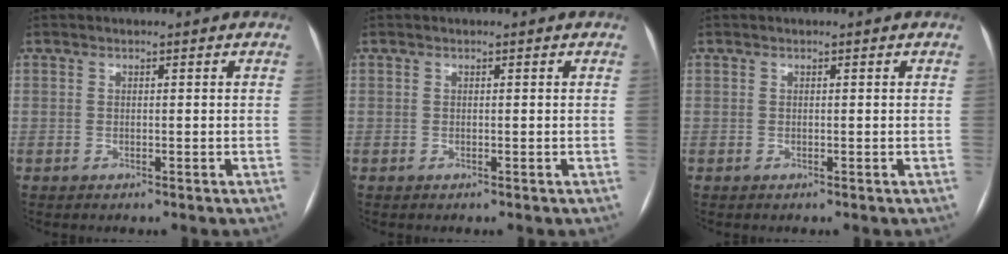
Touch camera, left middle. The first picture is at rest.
{"total": 0.0}
{"total": 0.0}